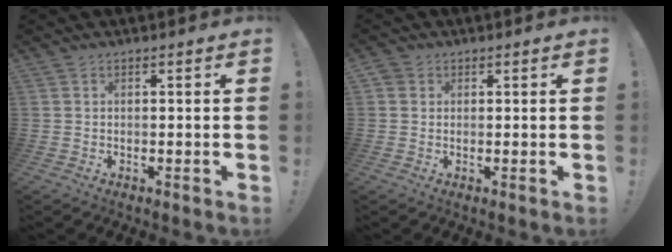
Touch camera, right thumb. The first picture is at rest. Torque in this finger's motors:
{"motor_torque": [0.07, -0.02, 0.38, -0.08, 0.00]}